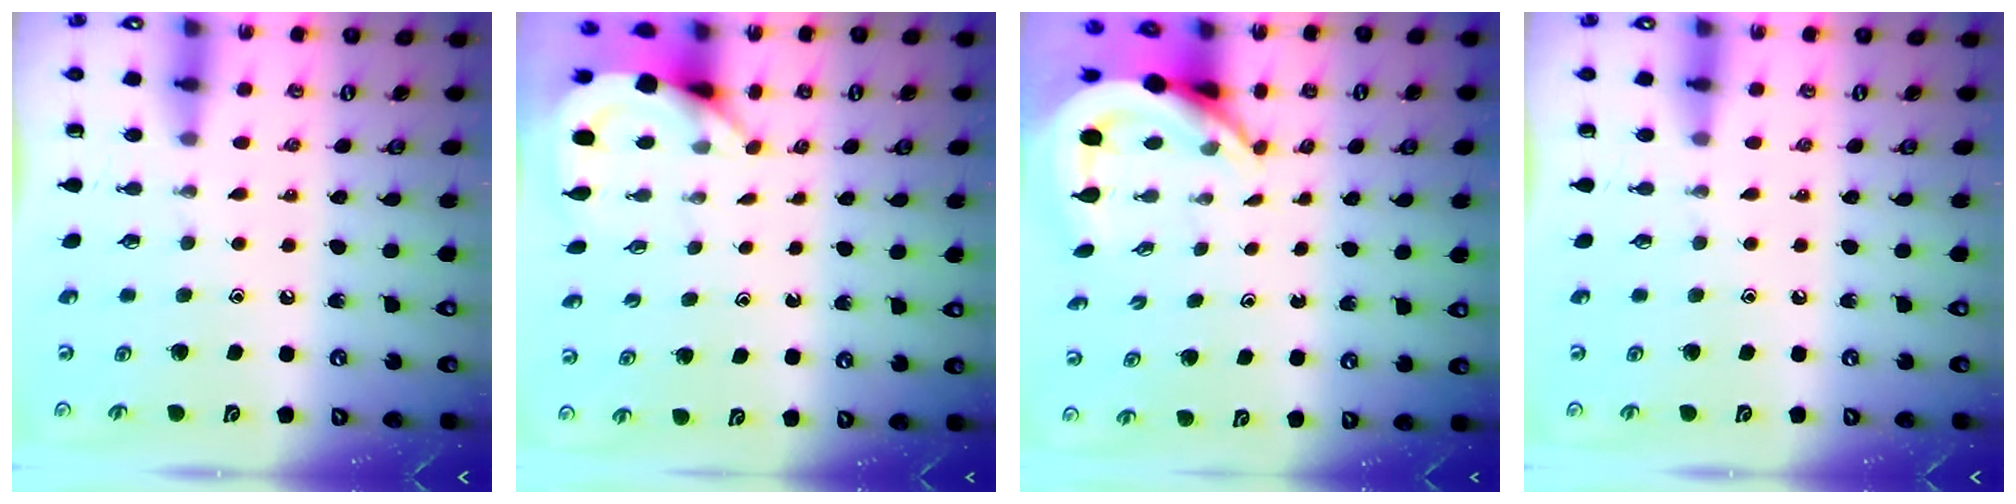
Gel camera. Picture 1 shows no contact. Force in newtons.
{"total": 3.9, "press": 3.9, "slide": 0.3}
{"total": 6.1, "press": 6.0, "slide": 1.1}
{"total": 0.0}